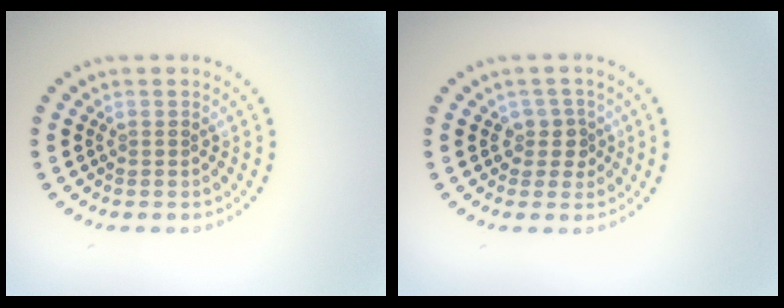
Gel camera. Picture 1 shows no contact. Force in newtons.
{"total": 2.0, "press": 1.6, "slide": 1.2}